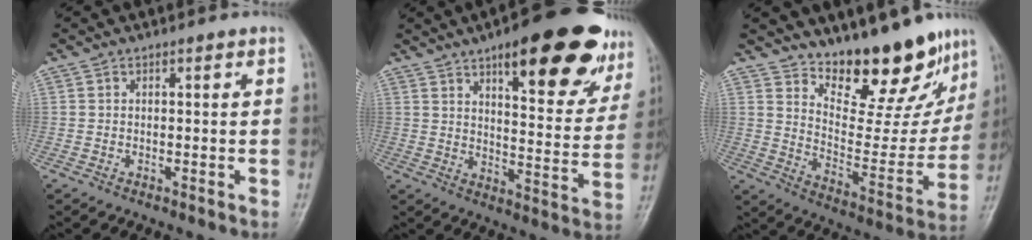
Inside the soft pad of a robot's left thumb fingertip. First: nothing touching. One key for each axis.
{"total": 24.1, "fx": 13.7, "fy": 8.1, "fz": 18.1, "tx": -0.201, "ty": -0.037, "tz": 0.192}
{"total": 18.7, "fx": 14.8, "fy": 6.8, "fz": 9.1, "tx": -0.068, "ty": -0.114, "tz": 0.221}